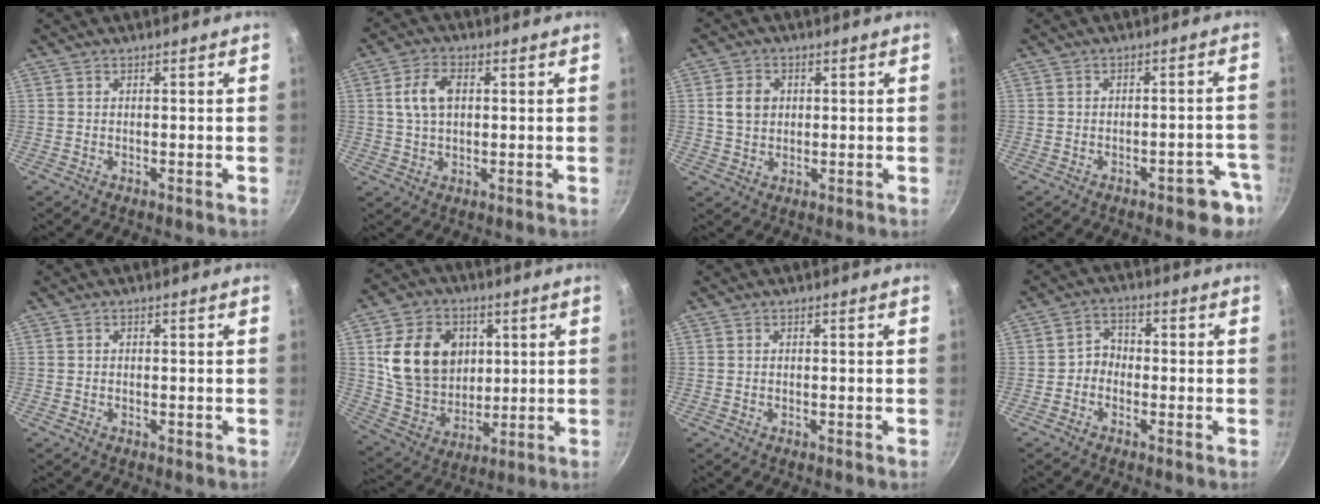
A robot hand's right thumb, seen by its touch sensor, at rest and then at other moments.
{"total": 6.7, "force": [1.3, 4.1, 5.1], "torque": [-0.098, 0.008, 0.025]}
{"total": 5.3, "force": [0.9, 4.3, 2.8], "torque": [-0.037, -0.001, 0.017]}
{"total": 6.5, "force": [-3.8, 2.6, 4.5], "torque": [-0.038, 0.035, -0.043]}
{"total": 0.0}
{"total": 17.6, "force": [4.0, 14.0, 9.9], "torque": [-0.144, -0.007, 0.083]}
{"total": 0.0}
{"total": 3.7, "force": [-1.1, 3.1, 1.8], "torque": [-0.009, 0.020, -0.032]}